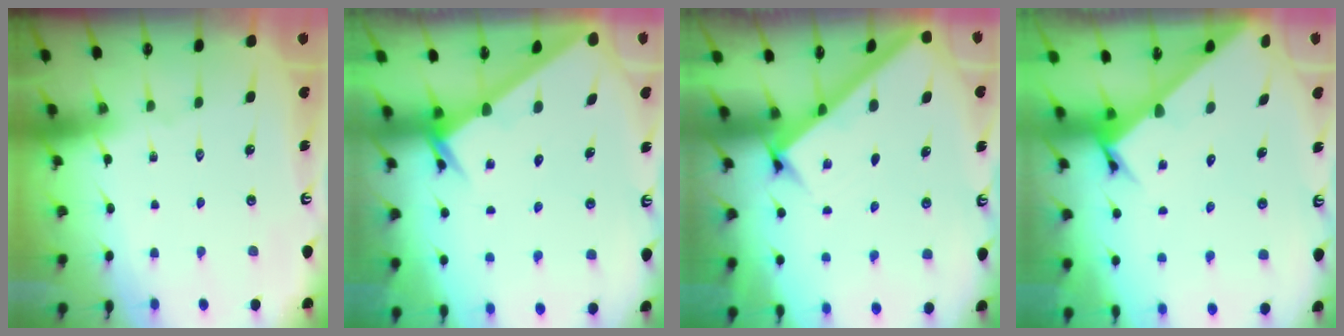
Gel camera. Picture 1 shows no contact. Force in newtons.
{"total": 2.6, "press": 2.6, "slide": 0.2}
{"total": 2.4, "press": 2.4, "slide": 0.2}
{"total": 3.5, "press": 3.5, "slide": 0.3}